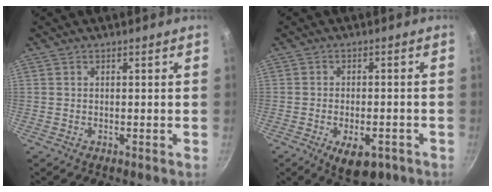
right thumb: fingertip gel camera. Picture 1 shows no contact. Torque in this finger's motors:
{"motor_torque": [-0.11, 0.42, 0.22, 0.52, 0.16]}